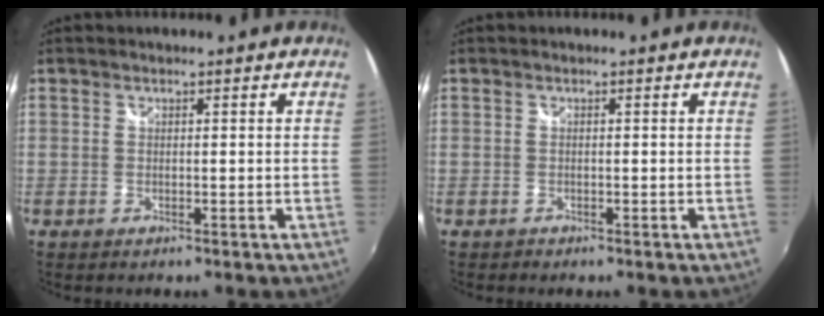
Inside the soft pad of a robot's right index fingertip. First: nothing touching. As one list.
[{"total": 0.0}]